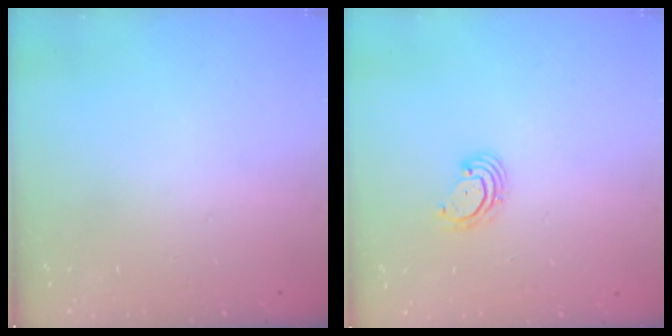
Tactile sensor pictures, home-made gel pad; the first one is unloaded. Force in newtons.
{"total": 2.9, "press": 2.9, "slide": 0.1}